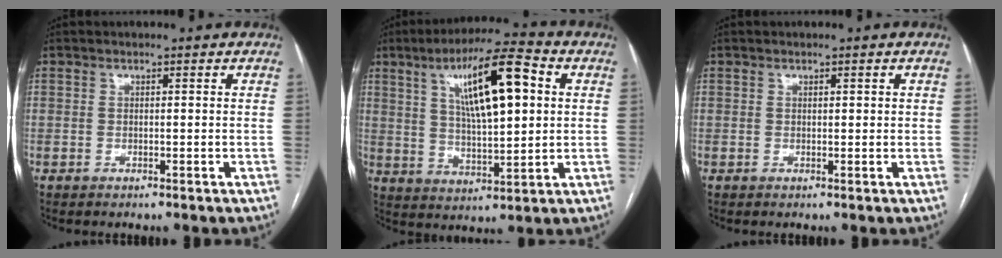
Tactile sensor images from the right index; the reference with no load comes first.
{"total": 14.3, "force": [4.4, 3.0, 13.2], "torque": [-0.230, 0.019, 0.075]}
{"total": 0.7, "force": [0.3, 0.3, 0.6], "torque": [-0.007, 0.002, 0.005]}